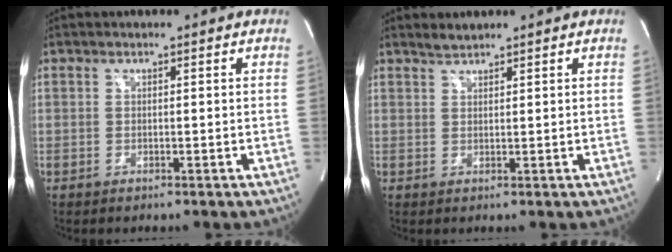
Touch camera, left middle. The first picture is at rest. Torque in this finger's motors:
{"motor_torque": [0.13, 0.08, -0.11, -0.01]}